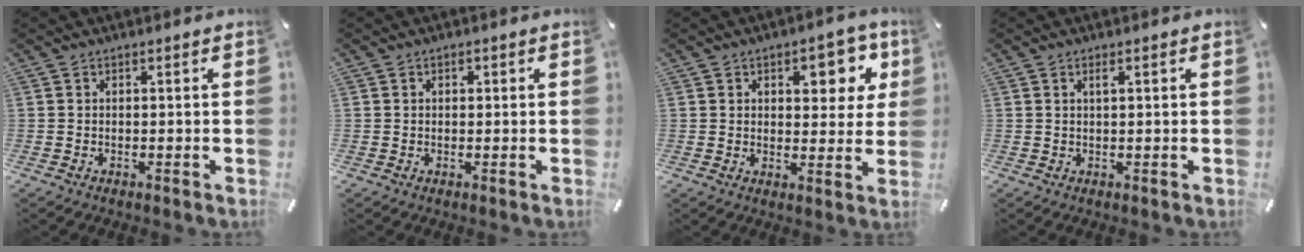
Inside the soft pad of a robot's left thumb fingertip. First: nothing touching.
{"total": 1.0, "force": [0.0, 1.0, 0.2], "torque": [-0.004, 0.006, -0.002]}
{"total": 9.9, "force": [4.1, 5.6, 7.0], "torque": [-0.076, -0.016, 0.061]}
{"total": 2.1, "force": [0.8, 0.4, 1.9], "torque": [-0.039, 0.002, 0.011]}